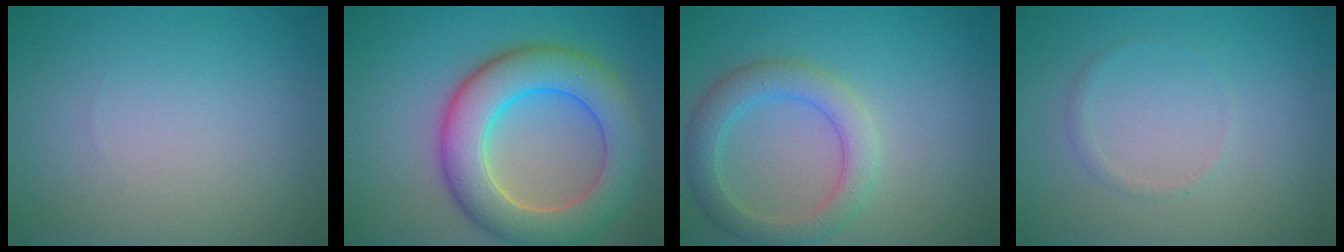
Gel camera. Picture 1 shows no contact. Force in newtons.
{"total": 8.8, "press": 8.8, "slide": 0.7}
{"total": 4.0, "press": 3.9, "slide": 0.4}
{"total": 0.7, "press": 0.7, "slide": 0.0}